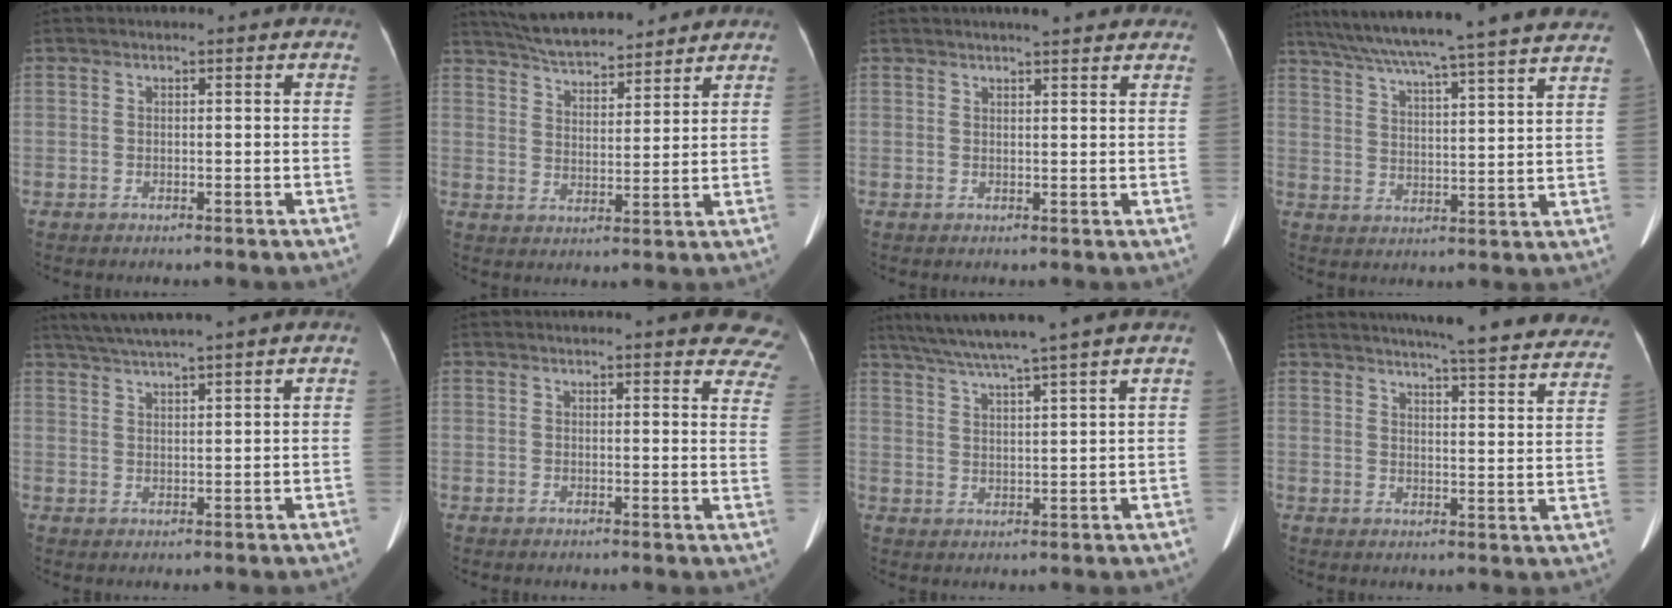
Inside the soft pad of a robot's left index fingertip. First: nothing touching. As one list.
[{"total": 11.9, "force": [10.8, 2.6, 4.2], "torque": [-0.072, 0.022, 0.174]}, {"total": 4.8, "force": [4.0, 0.7, 2.5], "torque": [-0.023, 0.013, 0.037]}, {"total": 26.7, "force": [23.8, -0.2, 12.3], "torque": [-0.208, -0.010, 0.316]}, {"total": 7.2, "force": [6.1, -1.3, 3.6], "torque": [-0.064, 0.024, 0.102]}, {"total": 15.7, "force": [14.4, 2.6, 5.7], "torque": [-0.046, -0.049, 0.136]}, {"total": 11.0, "force": [9.1, -2.2, 5.8], "torque": [-0.098, 0.012, 0.139]}, {"total": 26.1, "force": [23.8, 2.1, 10.6], "torque": [-0.141, -0.069, 0.265]}]